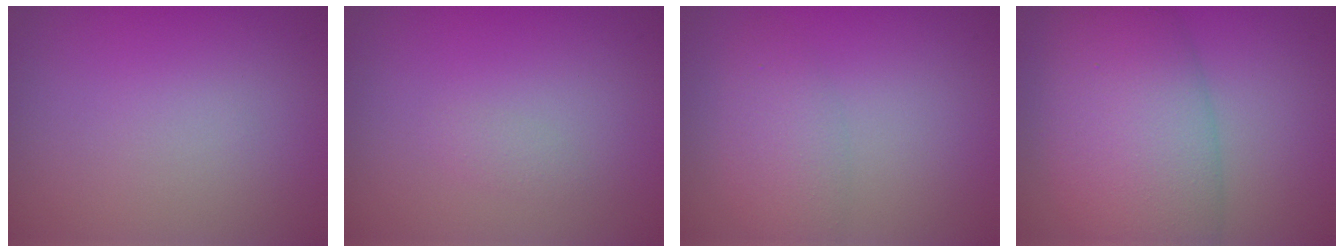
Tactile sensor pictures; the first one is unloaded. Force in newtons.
{"total": 0.6, "press": 0.6, "slide": 0.0}
{"total": 3.0, "press": 3.0, "slide": 0.0}
{"total": 10.1, "press": 10.1, "slide": 0.3}